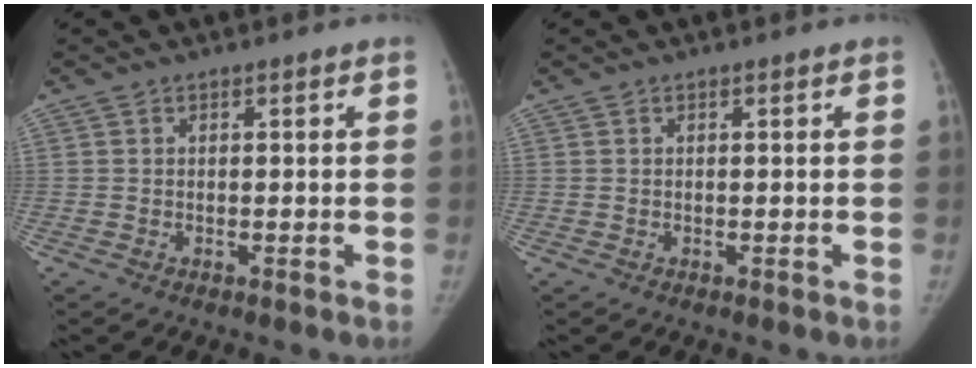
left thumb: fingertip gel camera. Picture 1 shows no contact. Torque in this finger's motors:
{"motor_torque": [-0.03, -0.05, 0.32, -0.23, 0.00]}